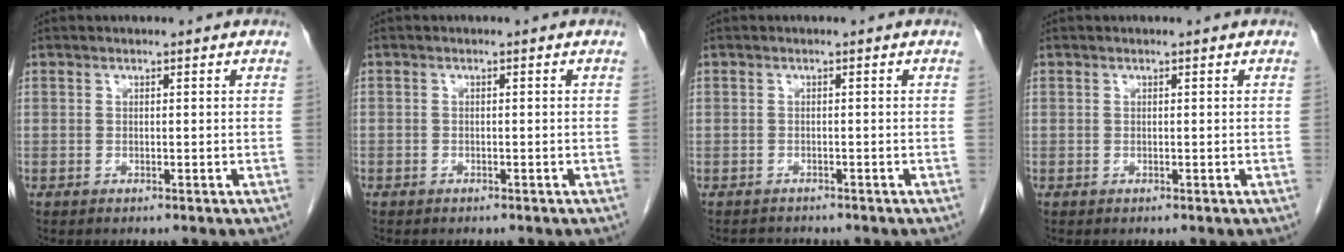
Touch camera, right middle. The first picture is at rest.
{"total": 0.6, "force": [-0.5, 0.4, 0.0], "torque": [-0.007, 0.003, -0.009]}
{"total": 2.1, "force": [-1.9, 0.7, -0.1], "torque": [0.000, -0.004, -0.031]}
{"total": 0.0}